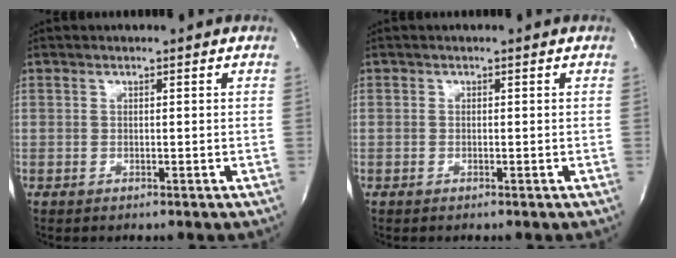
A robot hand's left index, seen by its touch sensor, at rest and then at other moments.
{"total": 0.0}